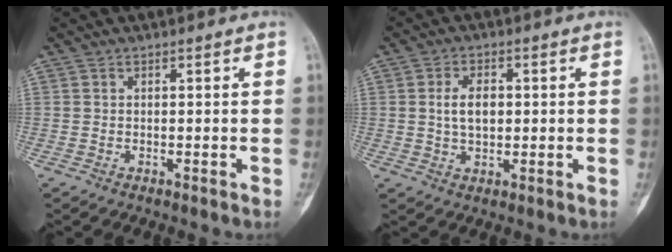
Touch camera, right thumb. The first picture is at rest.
{"total": 5.4, "force": [0.6, 3.3, 4.3], "torque": [-0.068, 0.002, 0.011]}